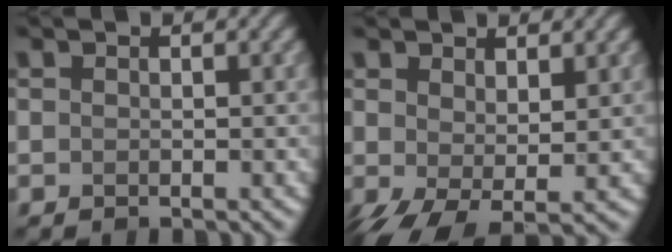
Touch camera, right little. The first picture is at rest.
{"total": 5.0, "force": [-0.1, 2.6, 4.3], "torque": [-0.093, -0.008, 0.004]}